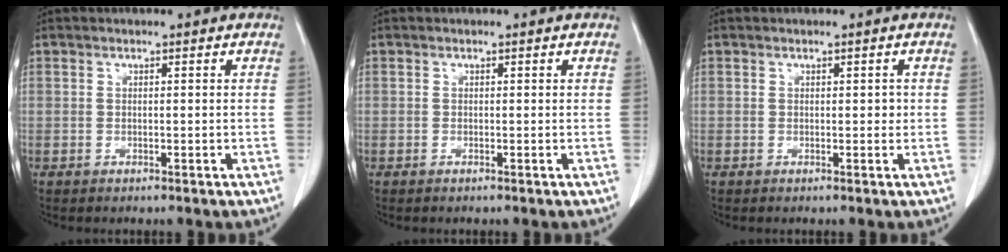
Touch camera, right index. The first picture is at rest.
{"total": 0.0}
{"total": 0.9, "force": [0.1, 0.6, 0.7], "torque": [-0.005, 0.003, 0.002]}